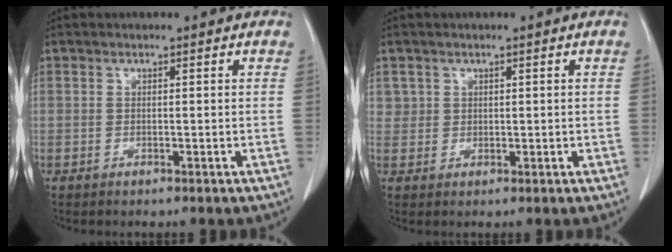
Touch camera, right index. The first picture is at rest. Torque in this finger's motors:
{"motor_torque": [-0.29, 0.14, -0.16, -0.02]}